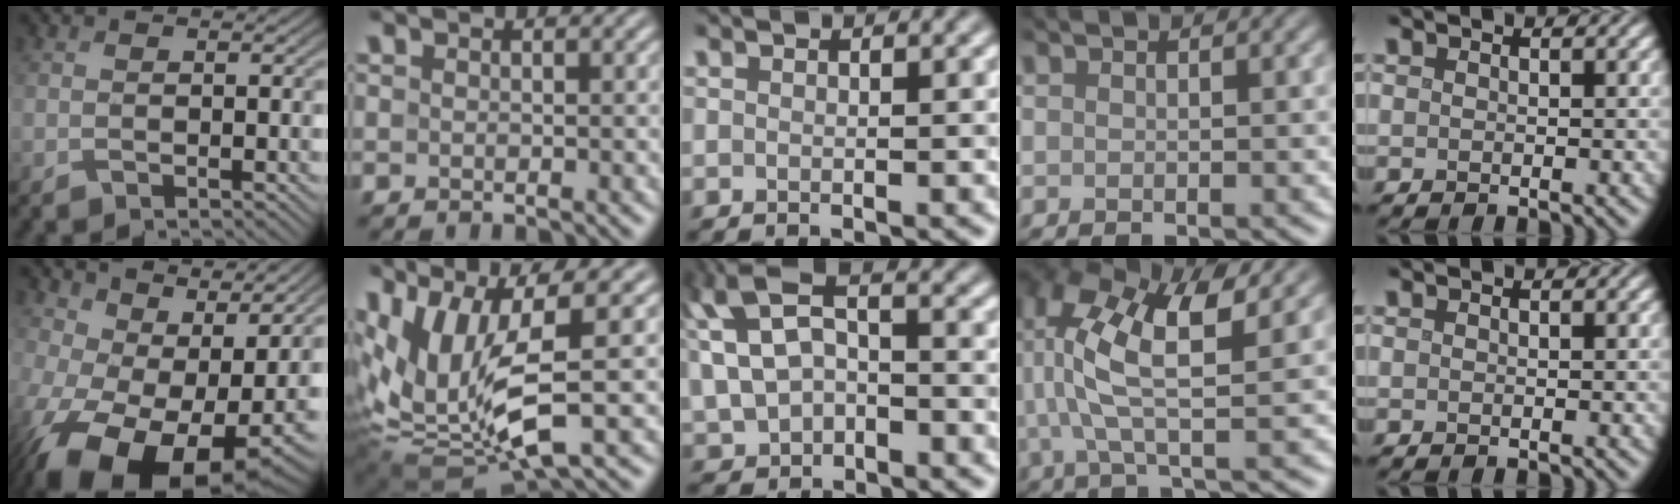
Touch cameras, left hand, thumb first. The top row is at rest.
{"thumb": {"total": 18.2, "force": [-2.8, 11.7, 13.7], "torque": [-0.239, -0.048, -0.009]}, "index": {"total": 12.1, "force": [1.1, 4.8, 11.1], "torque": [-0.245, -0.020, 0.037]}, "middle": {"total": 7.1, "force": [1.2, 4.6, 5.2], "torque": [-0.119, 0.008, 0.024]}, "ring": {"total": 8.7, "force": [2.6, 2.4, 8.0], "torque": [-0.163, 0.020, 0.045]}}